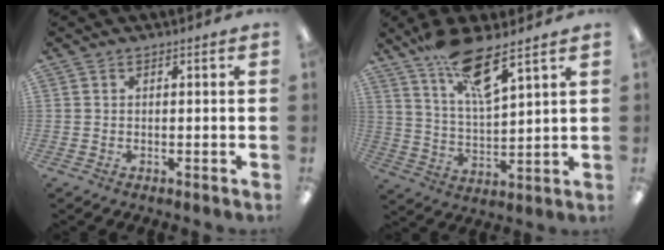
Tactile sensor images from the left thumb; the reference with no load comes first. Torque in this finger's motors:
{"motor_torque": [1.34, 0.52, 1.35, -1.03, 0.11]}